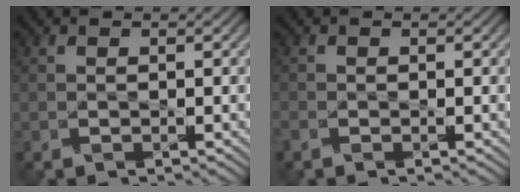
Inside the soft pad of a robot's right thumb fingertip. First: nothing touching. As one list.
[{"total": 1.0, "force": [-0.8, 0.4, 0.4], "torque": [-0.015, -0.006, -0.018]}]